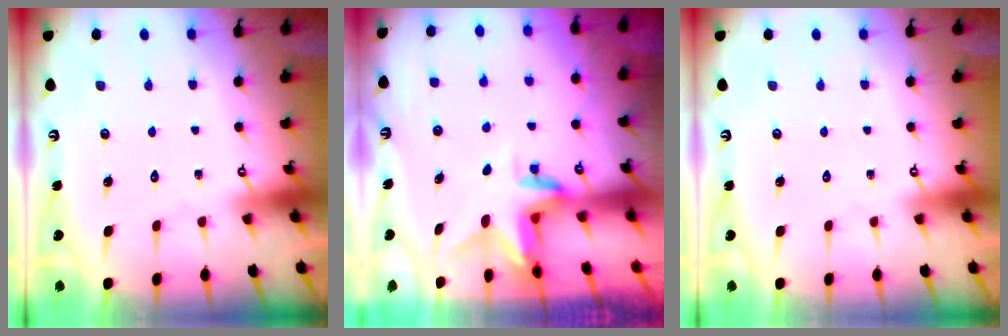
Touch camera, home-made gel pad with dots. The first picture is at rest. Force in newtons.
{"total": 2.9, "press": 2.9, "slide": 0.2}
{"total": 0.0}